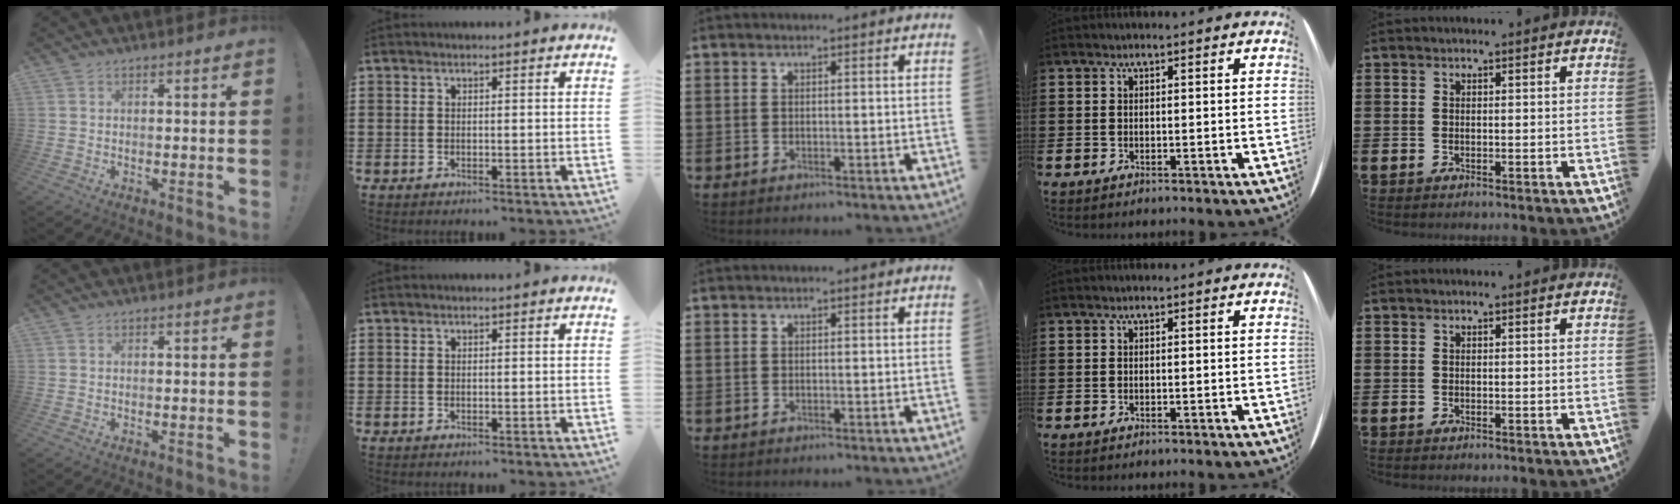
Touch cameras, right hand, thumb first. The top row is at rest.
{}